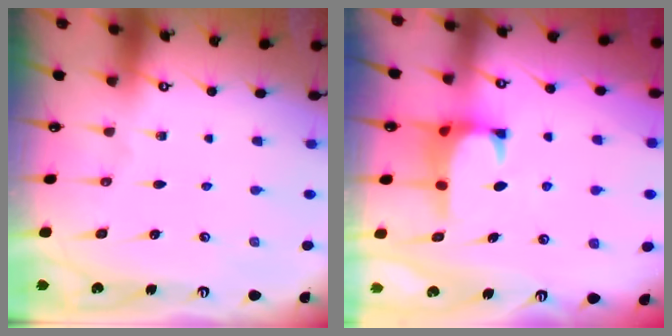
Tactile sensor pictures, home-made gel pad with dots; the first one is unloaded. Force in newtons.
{"total": 0.8, "press": 0.1, "slide": 0.8}